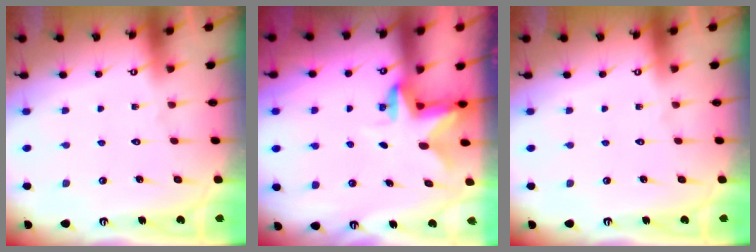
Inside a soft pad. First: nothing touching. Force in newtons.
{"total": 2.7, "press": 2.7, "slide": 0.5}
{"total": 0.0}